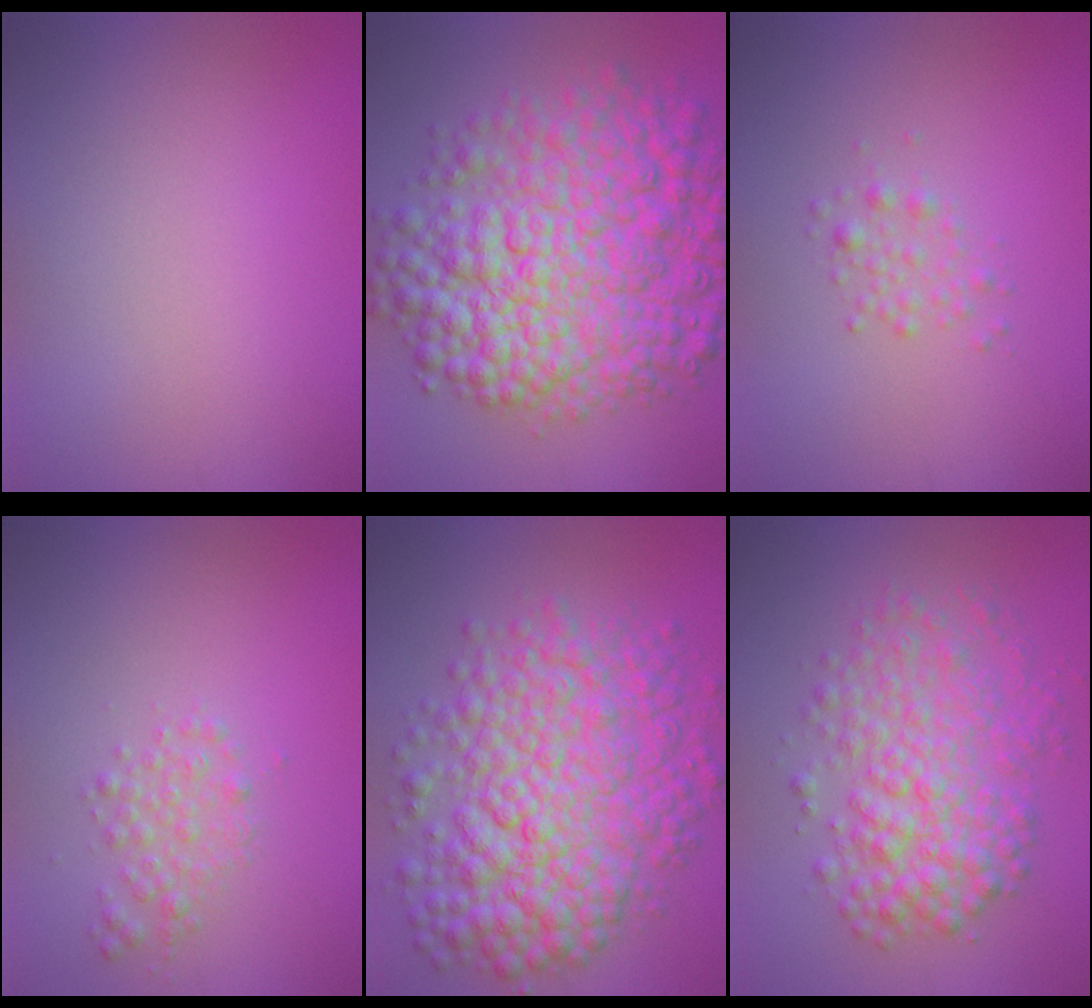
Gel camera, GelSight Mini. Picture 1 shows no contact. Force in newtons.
{"total": 12.0, "press": 12.0, "slide": 0.1}
{"total": 1.3, "press": 1.3, "slide": 0.0}
{"total": 1.7, "press": 1.7, "slide": 0.0}
{"total": 9.9, "press": 9.9, "slide": 0.1}
{"total": 5.6, "press": 5.6, "slide": 0.1}